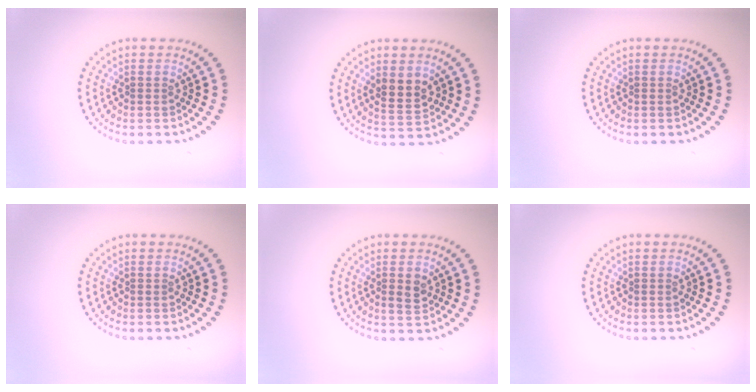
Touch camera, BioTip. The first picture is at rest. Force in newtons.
{"total": 2.9, "press": 2.8, "slide": 0.8}
{"total": 0.0}
{"total": 0.0}
{"total": 1.7, "press": 1.7, "slide": 0.1}
{"total": 0.0}